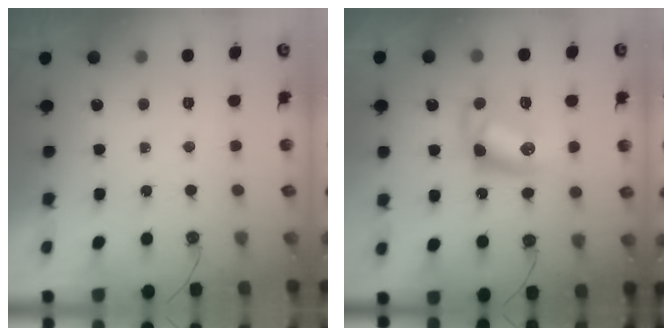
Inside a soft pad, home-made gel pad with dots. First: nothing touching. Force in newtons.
{"total": 9.2, "press": 9.2, "slide": 0.4}